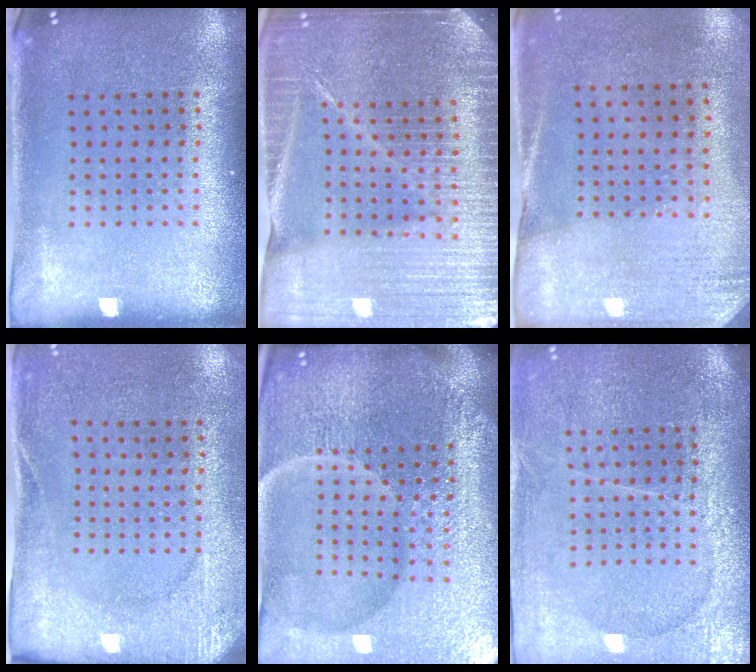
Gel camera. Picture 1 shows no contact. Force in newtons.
{"total": 5.1, "press": 4.6, "slide": 2.2}
{"total": 2.6, "press": 2.3, "slide": 1.3}
{"total": 2.7, "press": 2.3, "slide": 1.3}
{"total": 6.8, "press": 6.0, "slide": 3.0}
{"total": 3.7, "press": 3.3, "slide": 1.6}